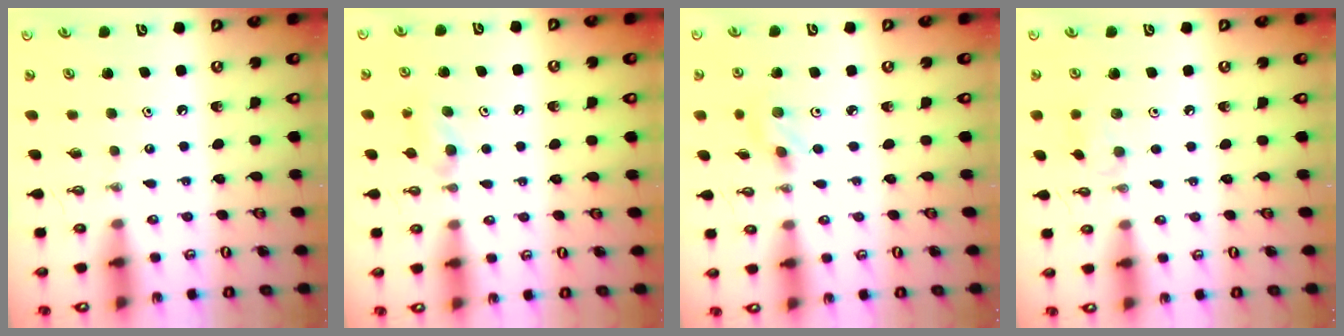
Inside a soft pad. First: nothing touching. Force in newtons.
{"total": 4.7, "press": 4.6, "slide": 1.0}
{"total": 2.9, "press": 2.6, "slide": 1.4}
{"total": 6.7, "press": 6.6, "slide": 0.8}